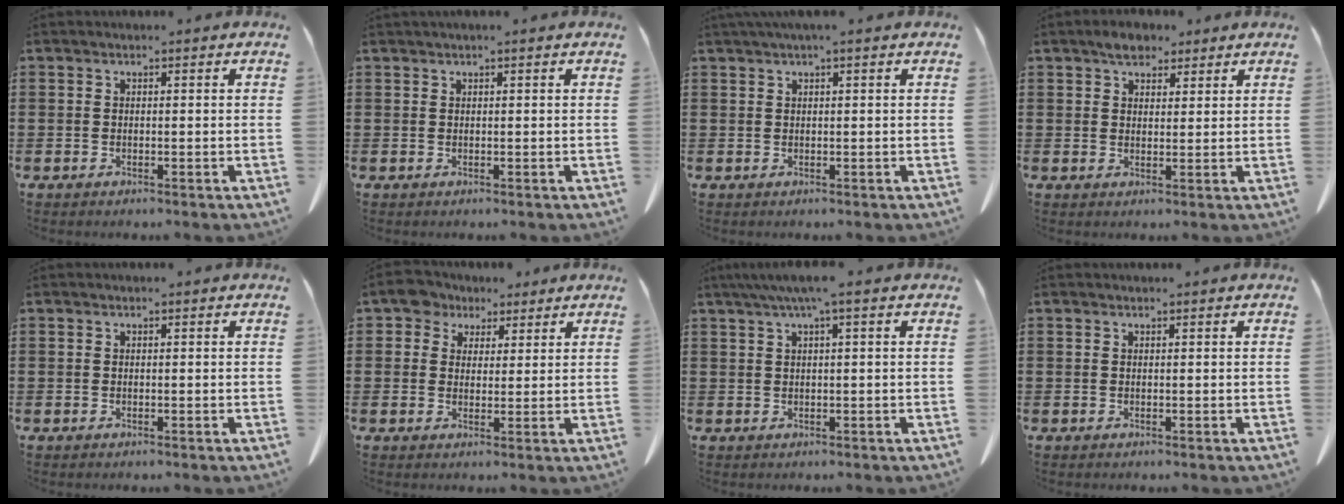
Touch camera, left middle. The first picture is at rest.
{"total": 0.5, "force": [0.4, 0.0, 0.3], "torque": [-0.007, 0.000, 0.007]}
{"total": 1.2, "force": [0.6, 0.0, 1.0], "torque": [-0.020, 0.000, 0.012]}
{"total": 3.7, "force": [3.0, 1.9, 1.2], "torque": [-0.024, 0.006, 0.055]}
{"total": 0.0}
{"total": 4.9, "force": [3.2, 3.5, 1.1], "torque": [-0.035, 0.008, 0.057]}
{"total": 3.2, "force": [1.1, 0.1, 3.0], "torque": [-0.057, 0.000, 0.020]}
{"total": 0.0}